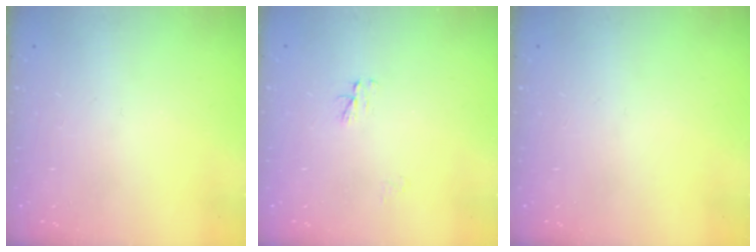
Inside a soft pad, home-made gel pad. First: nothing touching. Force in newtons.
{"total": 3.0, "press": 3.0, "slide": 0.4}
{"total": 0.0}